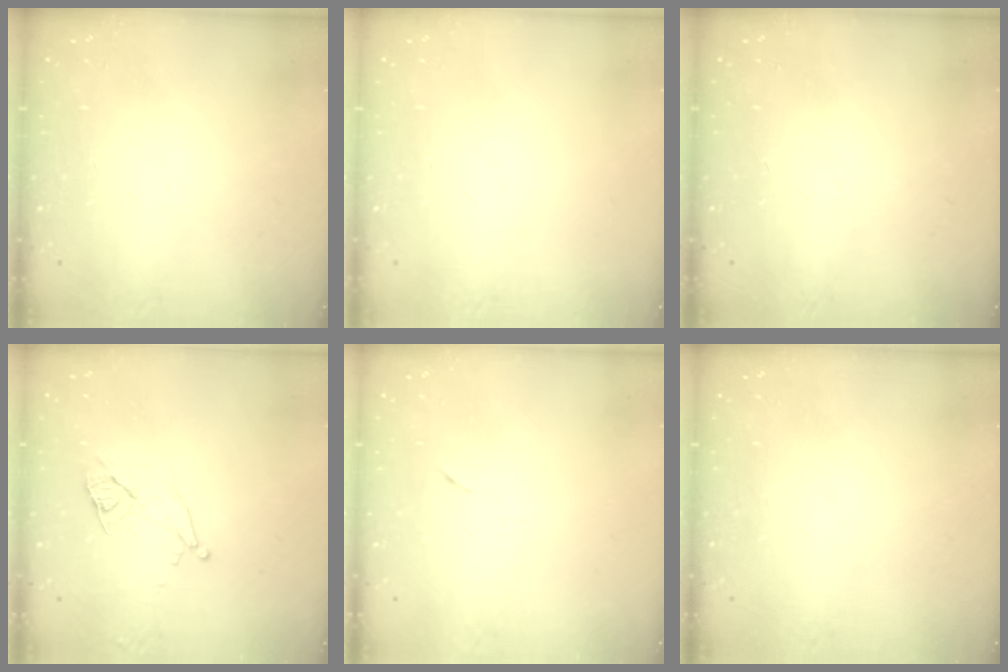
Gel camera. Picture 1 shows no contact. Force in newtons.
{"total": 0.0}
{"total": 0.0}
{"total": 9.7, "press": 9.2, "slide": 3.0}
{"total": 4.0, "press": 3.6, "slide": 1.7}
{"total": 0.0}